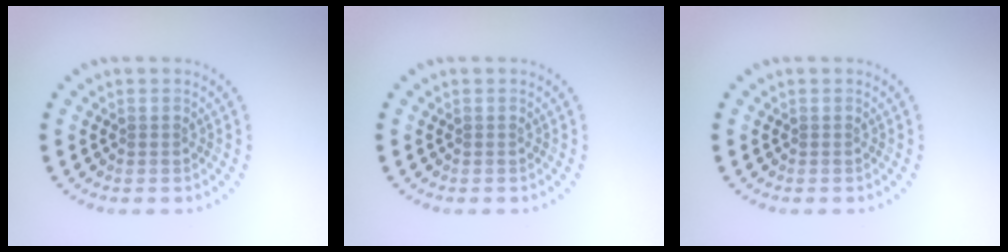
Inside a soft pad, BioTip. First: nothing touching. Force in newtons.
{"total": 0.0}
{"total": 0.0}